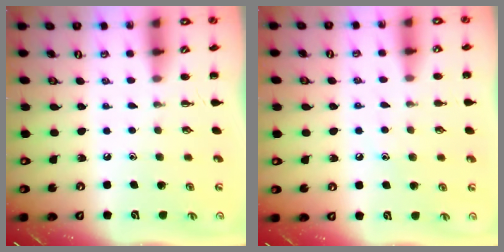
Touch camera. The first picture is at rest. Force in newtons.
{"total": 6.7, "press": 6.4, "slide": 1.8}